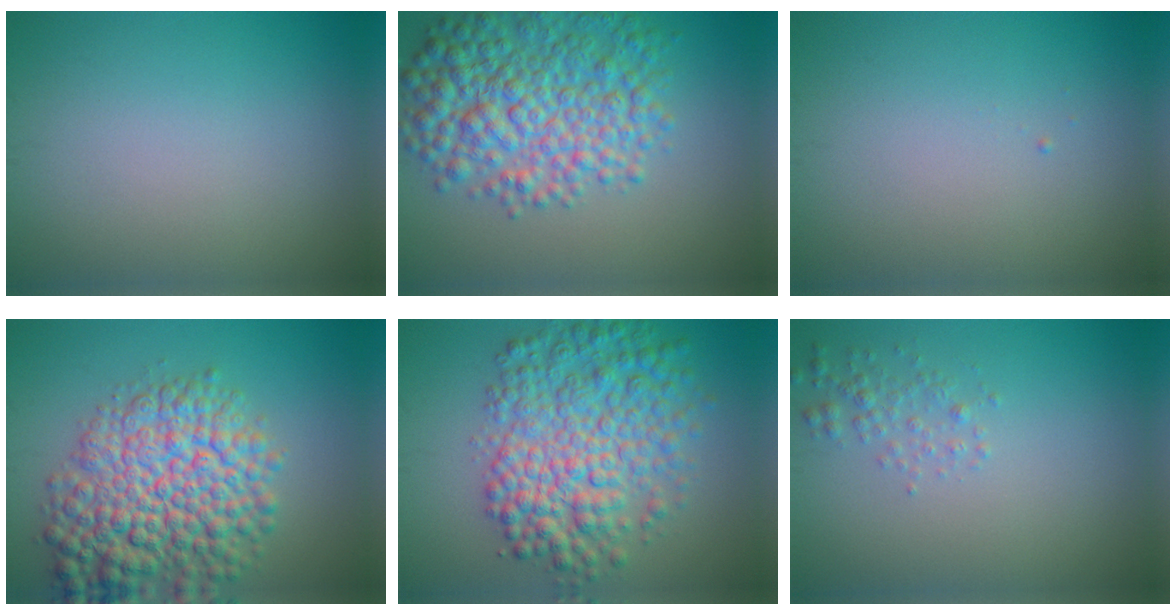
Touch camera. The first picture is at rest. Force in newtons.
{"total": 8.1, "press": 8.1, "slide": 0.2}
{"total": 0.0}
{"total": 10.0, "press": 10.0, "slide": 0.3}
{"total": 8.7, "press": 8.7, "slide": 0.1}
{"total": 1.5, "press": 1.5, "slide": 0.0}